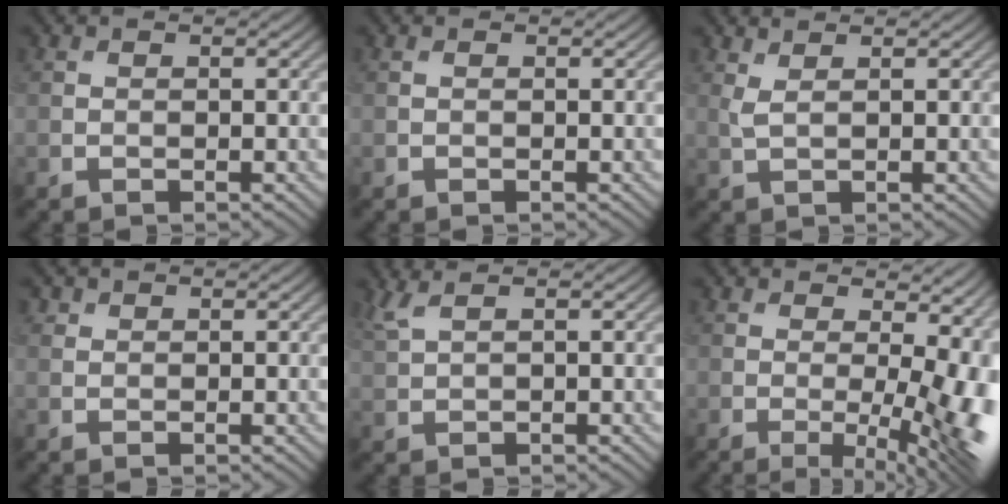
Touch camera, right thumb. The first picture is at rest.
{"total": 0.0}
{"total": 1.7, "force": [1.1, 0.4, 1.2], "torque": [-0.029, -0.001, 0.024]}
{"total": 0.7, "force": [0.5, 0.5, 0.0], "torque": [0.007, -0.001, 0.008]}
{"total": 2.5, "force": [1.6, 0.5, 1.8], "torque": [-0.043, 0.010, 0.041]}
{"total": 12.8, "force": [-0.7, 5.2, 11.7], "torque": [-0.110, 0.001, -0.005]}